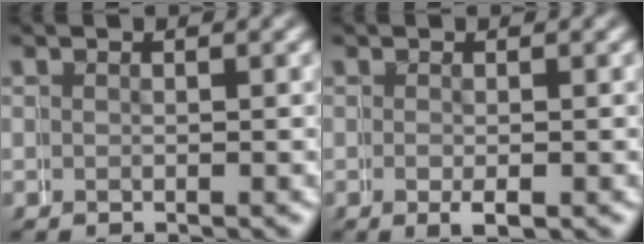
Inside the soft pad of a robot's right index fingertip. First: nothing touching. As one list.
[{"total": 1.6, "force": [-0.5, 0.4, 1.5], "torque": [-0.019, -0.002, -0.007]}]